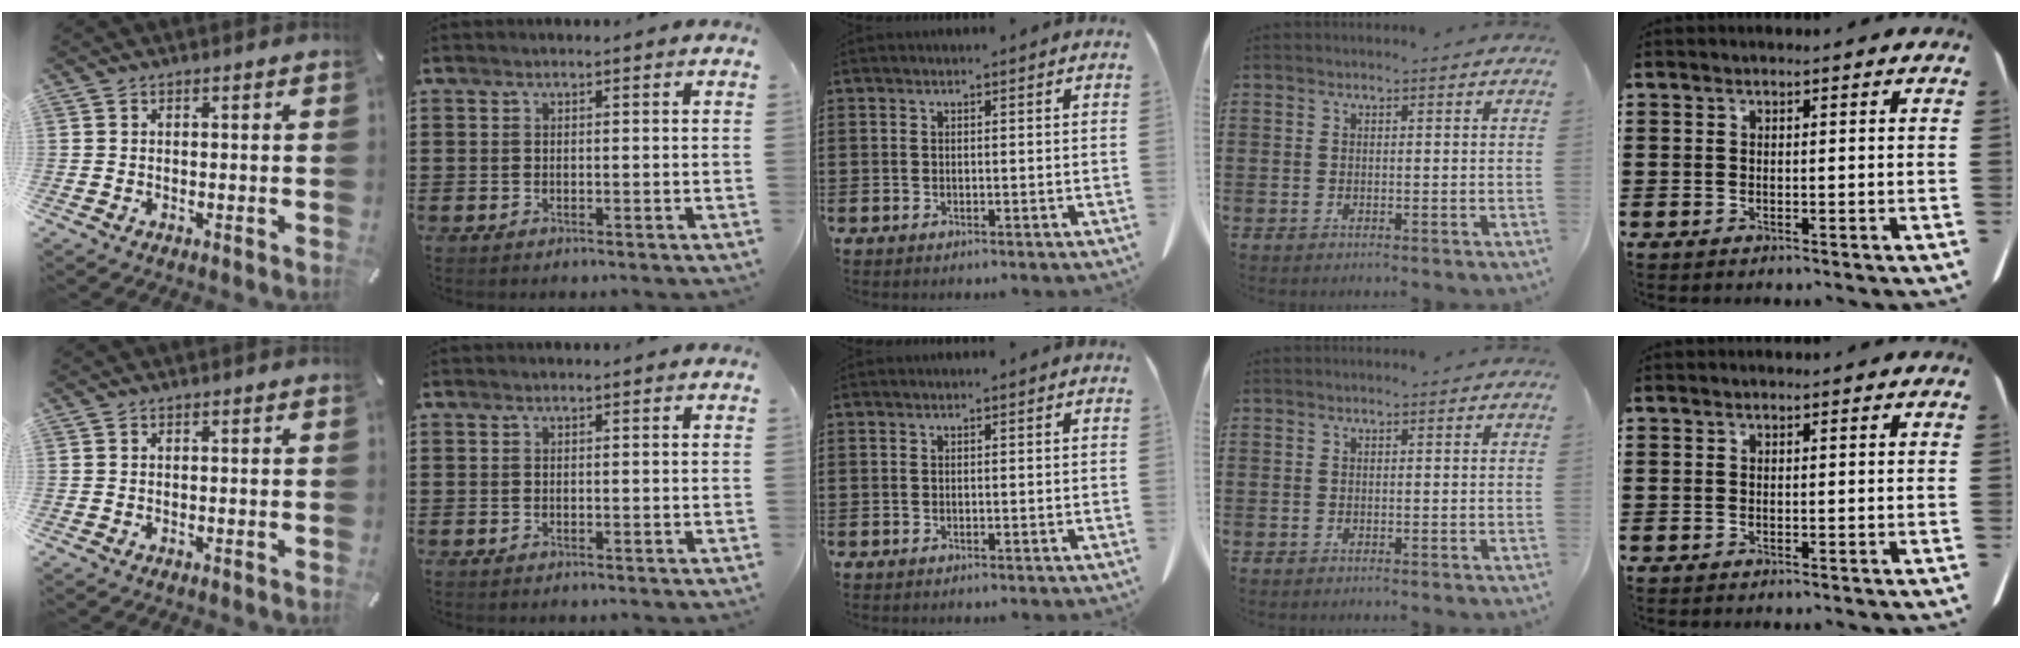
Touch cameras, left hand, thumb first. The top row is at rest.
{}